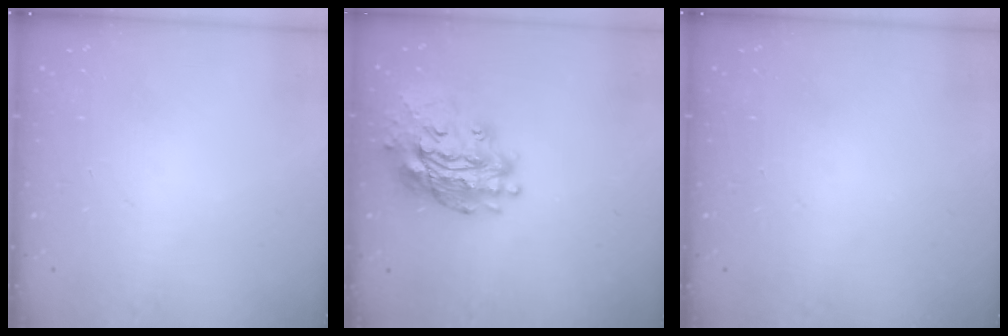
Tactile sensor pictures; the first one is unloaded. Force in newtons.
{"total": 20.0, "press": 19.9, "slide": 2.0}
{"total": 0.0}